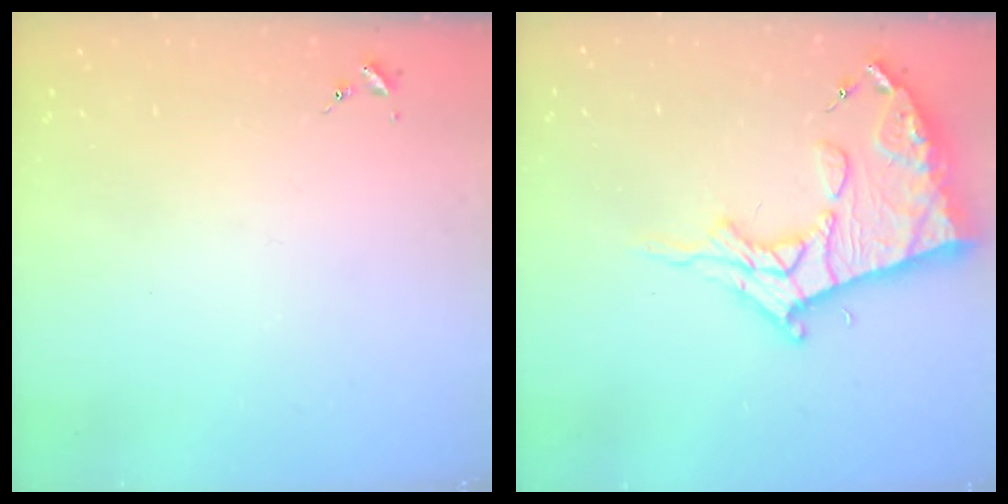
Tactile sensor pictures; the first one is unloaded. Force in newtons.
{"total": 18.8, "press": 18.7, "slide": 2.0}